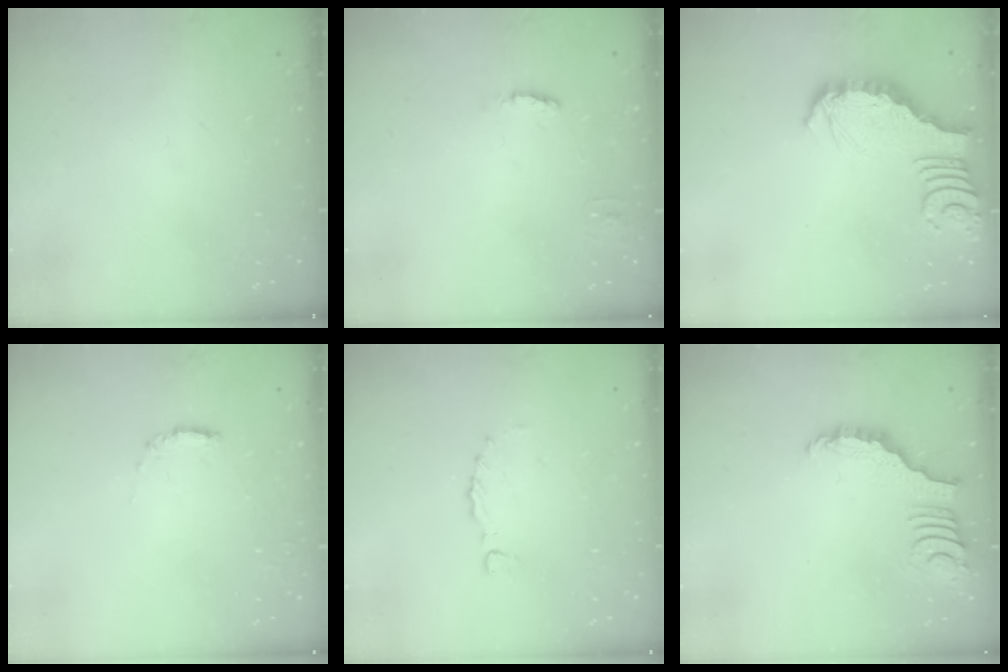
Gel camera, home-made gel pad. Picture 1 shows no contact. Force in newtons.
{"total": 3.7, "press": 3.7, "slide": 0.3}
{"total": 4.0, "press": 3.9, "slide": 0.8}
{"total": 4.5, "press": 4.5, "slide": 0.6}
{"total": 0.0}
{"total": 2.7, "press": 2.7, "slide": 0.4}